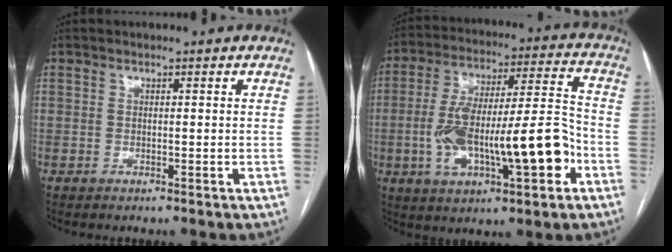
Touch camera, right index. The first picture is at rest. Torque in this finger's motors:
{"motor_torque": [1.52, 0.33, 0.54, 0.21]}